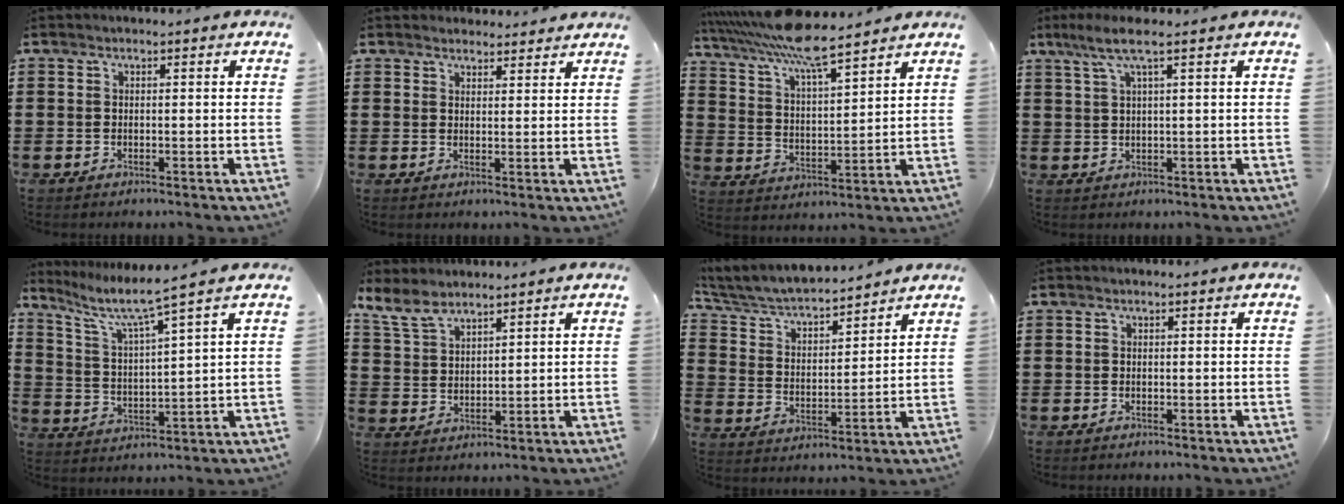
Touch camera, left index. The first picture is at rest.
{"total": 2.6, "force": [2.5, 0.6, 0.0], "torque": [-0.005, -0.005, 0.049]}
{"total": 8.4, "force": [7.2, 0.6, 4.3], "torque": [-0.107, -0.036, 0.124]}
{"total": 4.8, "force": [2.3, 0.4, 4.2], "torque": [-0.087, 0.005, 0.040]}
{"total": 5.2, "force": [4.0, 0.0, 3.3], "torque": [-0.086, -0.033, 0.058]}
{"total": 5.9, "force": [4.9, 2.1, 2.6], "torque": [-0.069, -0.011, 0.092]}
{"total": 5.2, "force": [4.8, 0.7, 1.7], "torque": [-0.057, -0.034, 0.076]}
{"total": 0.0}